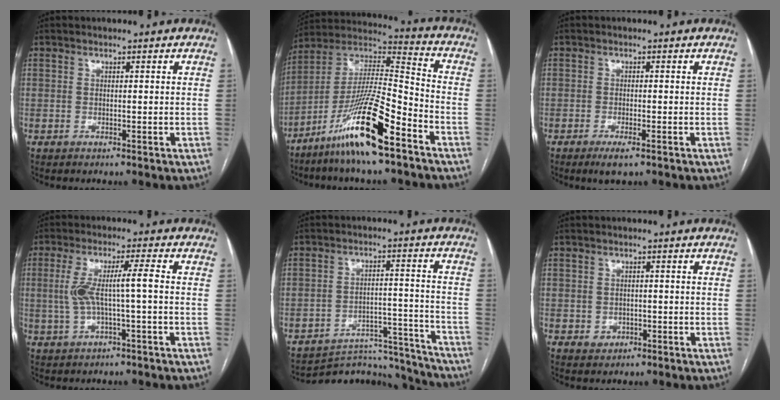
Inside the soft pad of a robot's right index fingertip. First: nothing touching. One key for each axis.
{"total": 16.7, "fx": -10.0, "fy": 1.0, "fz": 13.3, "tx": -0.262, "ty": -0.010, "tz": -0.182}
{"total": 3.0, "fx": -1.8, "fy": 0.5, "fz": 2.3, "tx": -0.043, "ty": -0.006, "tz": -0.027}
{"total": 6.4, "fx": -0.1, "fy": 0.3, "fz": 6.4, "tx": -0.134, "ty": 0.021, "tz": 0.003}
{"total": 14.2, "fx": -14.0, "fy": 2.4, "fz": -0.1, "tx": 0.021, "ty": 0.050, "tz": -0.190}
{"total": 2.3, "fx": -0.7, "fy": 2.2, "fz": 0.4, "tx": -0.003, "ty": 0.008, "tz": -0.002}